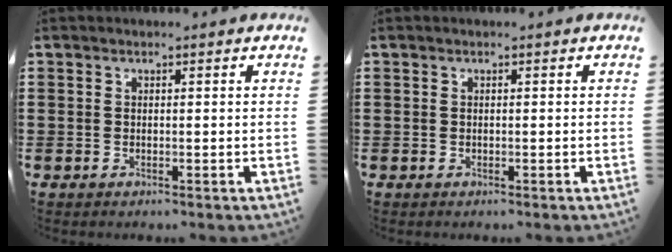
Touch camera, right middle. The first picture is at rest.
{"total": 0.0}